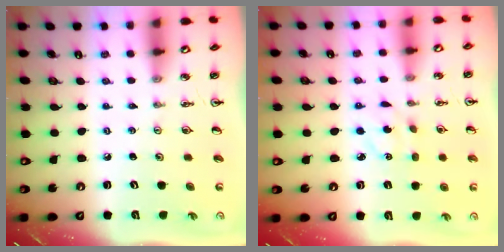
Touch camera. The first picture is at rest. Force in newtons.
{"total": 3.4, "press": 3.3, "slide": 0.7}